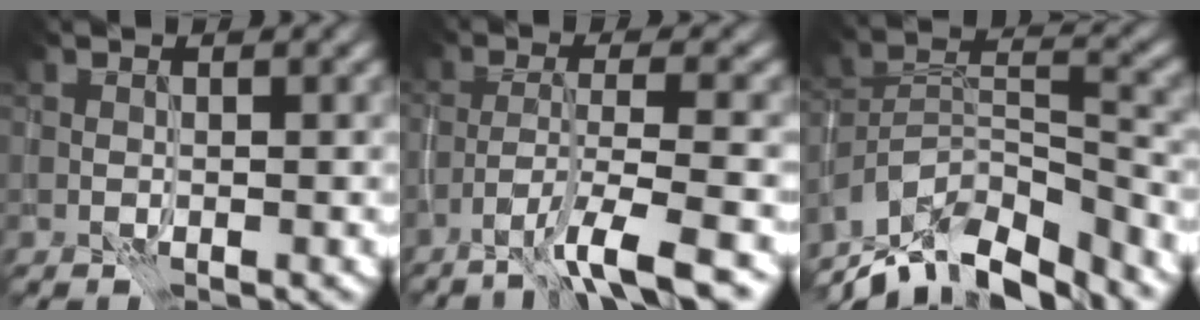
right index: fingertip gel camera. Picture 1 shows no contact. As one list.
[{"total": 5.7, "force": [-3.8, 0.6, 4.2], "torque": [-0.064, 0.007, -0.068]}, {"total": 12.2, "force": [-10.2, 3.9, 5.5], "torque": [-0.100, 0.014, -0.164]}]